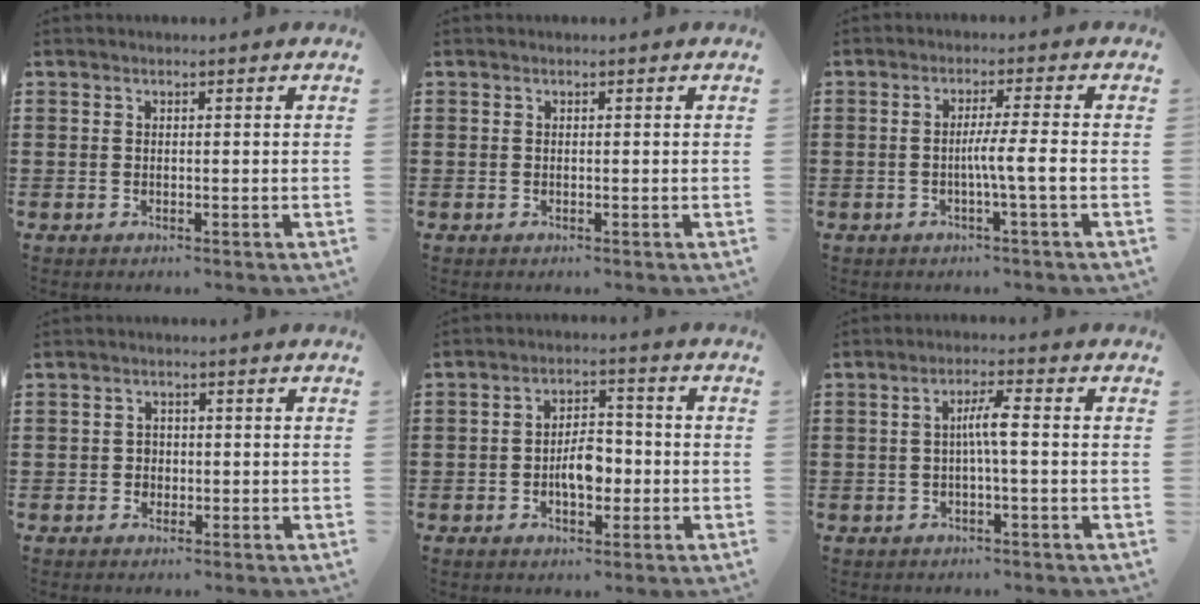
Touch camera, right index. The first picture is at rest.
{"total": 0.0}
{"total": 4.3, "force": [-0.9, -0.4, 4.2], "torque": [-0.076, -0.006, -0.021]}
{"total": 1.5, "force": [-0.4, 1.4, 0.4], "torque": [-0.013, 0.003, -0.011]}
{"total": 5.1, "force": [-1.2, 2.7, 4.2], "torque": [-0.059, 0.003, -0.026]}
{"total": 3.7, "force": [-0.3, 0.2, 3.7], "torque": [-0.070, 0.002, -0.010]}